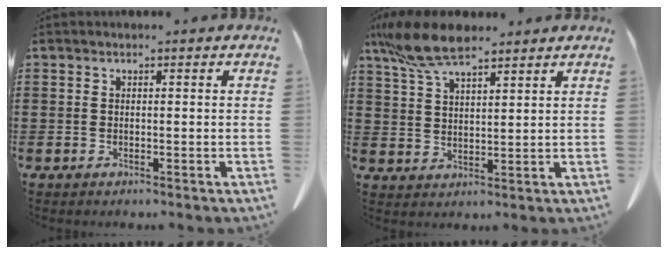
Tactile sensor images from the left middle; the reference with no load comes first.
{"total": 8.9, "force": [6.7, 2.5, 5.3], "torque": [-0.127, -0.010, 0.125]}